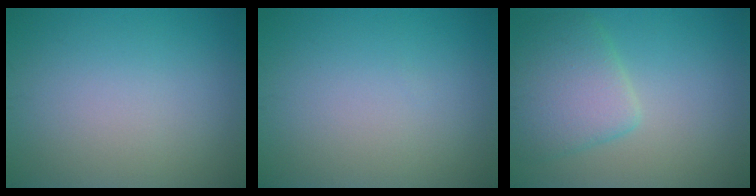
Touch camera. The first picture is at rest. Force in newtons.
{"total": 0.0}
{"total": 4.9, "press": 4.9, "slide": 0.3}